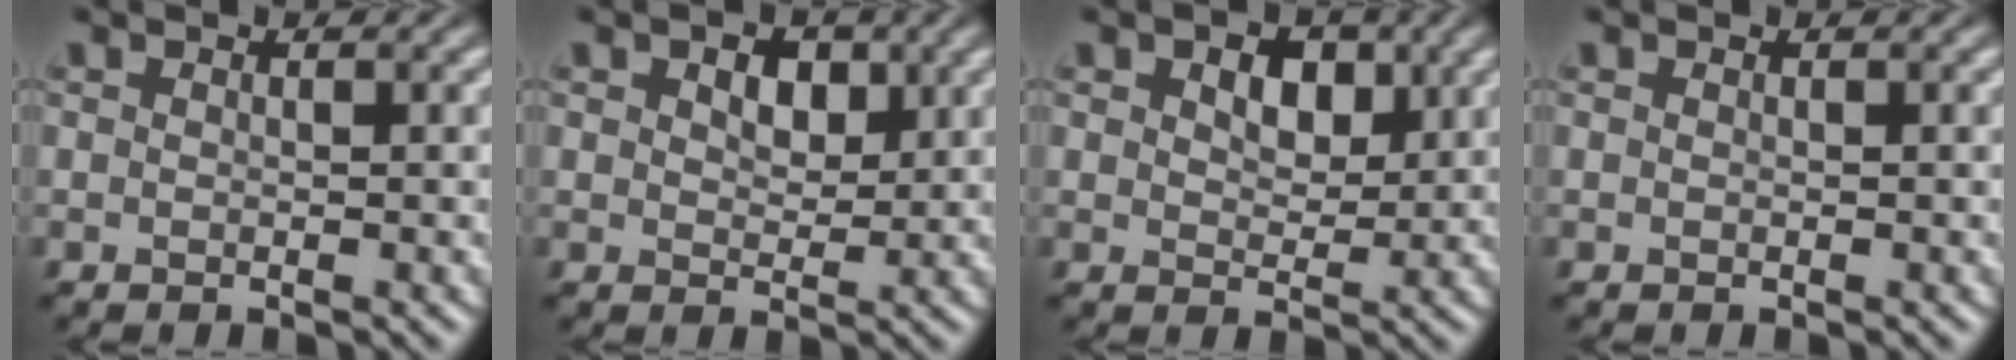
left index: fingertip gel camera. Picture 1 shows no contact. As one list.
[{"total": 3.1, "force": [1.3, 2.0, 2.0], "torque": [-0.033, 0.002, 0.017]}, {"total": 3.9, "force": [1.5, 2.4, 2.6], "torque": [-0.040, 0.002, 0.018]}, {"total": 0.0}]